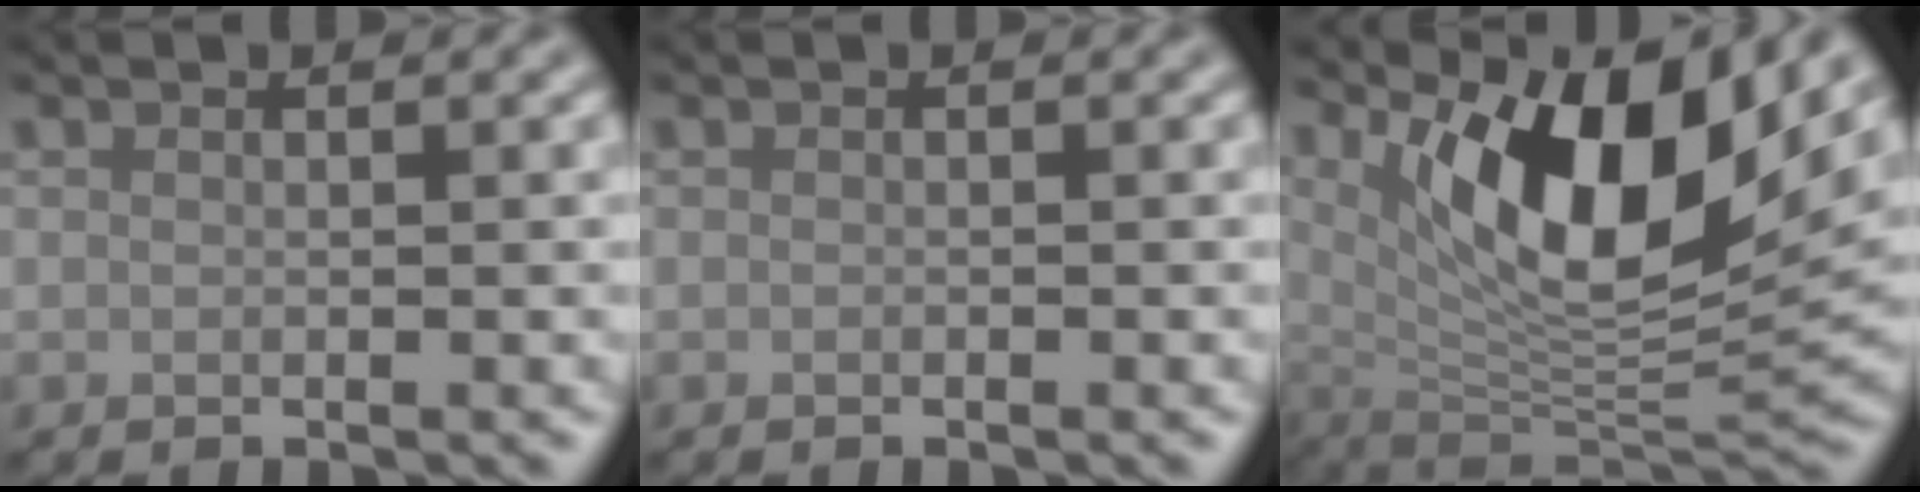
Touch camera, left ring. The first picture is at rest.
{"total": 0.0}
{"total": 12.6, "force": [5.2, 4.3, 10.7], "torque": [-0.169, -0.016, 0.102]}